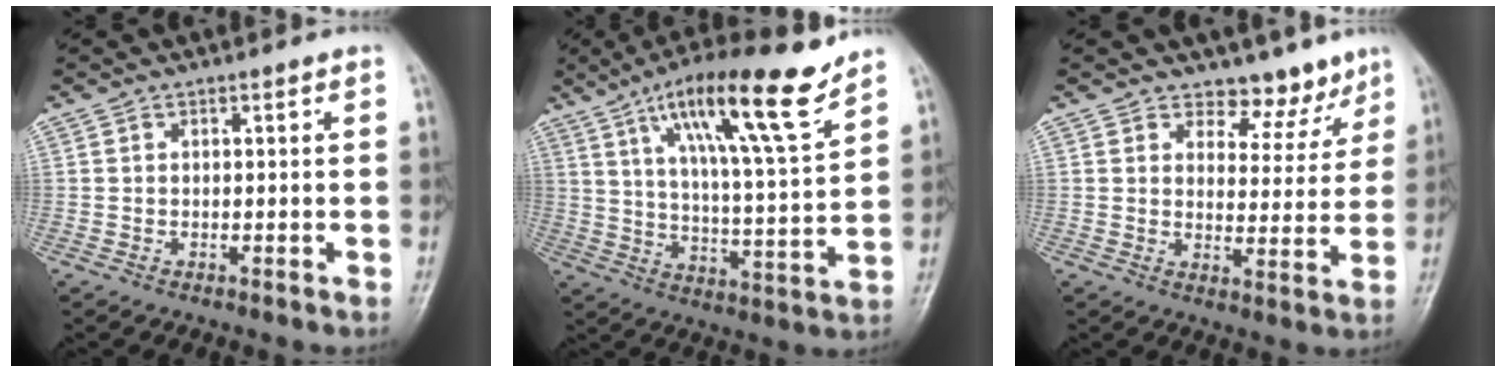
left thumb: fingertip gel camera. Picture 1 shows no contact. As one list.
[{"total": 18.7, "force": [11.7, 2.8, 14.4], "torque": [-0.221, -0.049, 0.195]}, {"total": 7.0, "force": [5.6, 3.8, 1.5], "torque": [0.015, -0.042, 0.078]}]